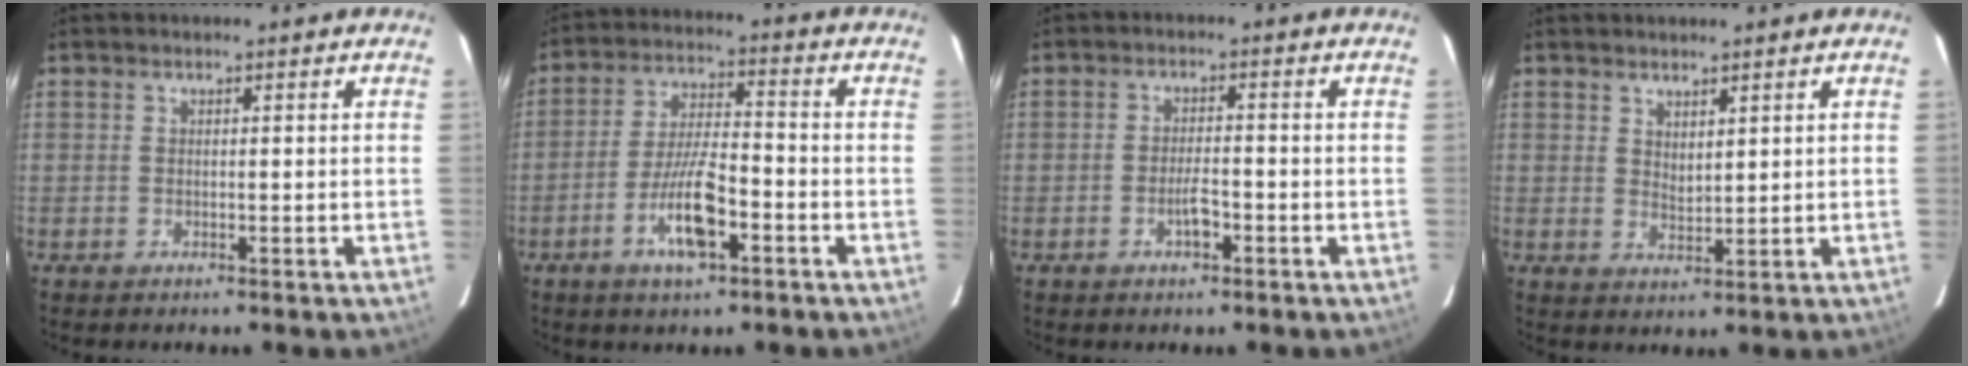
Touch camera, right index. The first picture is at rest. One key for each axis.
{"total": 10.0, "fx": -4.7, "fy": 2.8, "fz": 8.4, "tx": -0.169, "ty": 0.000, "tz": -0.084}
{"total": 3.4, "fx": -1.8, "fy": 1.1, "fz": 2.7, "tx": -0.051, "ty": 0.002, "tz": -0.030}
{"total": 2.6, "fx": 1.9, "fy": 1.1, "fz": 1.3, "tx": -0.020, "ty": -0.004, "tz": 0.035}